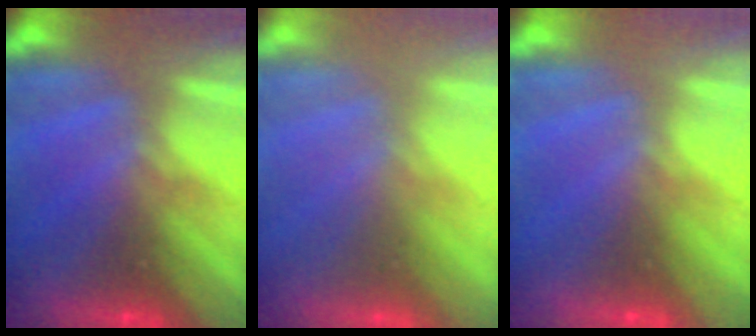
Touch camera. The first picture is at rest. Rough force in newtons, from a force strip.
{"total": 2.5}
{"total": 3.0}